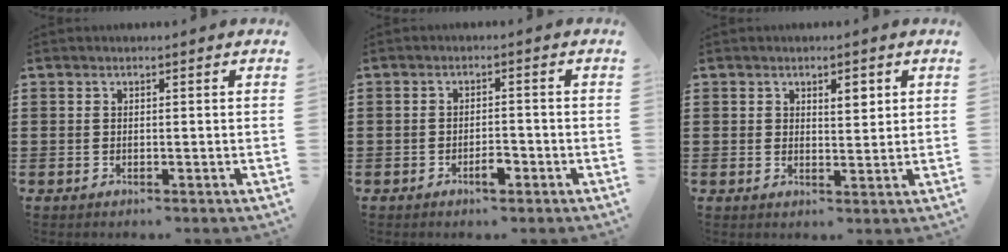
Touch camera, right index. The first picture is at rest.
{"total": 3.0, "force": [-1.6, 1.0, 2.3], "torque": [-0.039, 0.003, -0.029]}
{"total": 2.4, "force": [1.3, 1.2, 1.5], "torque": [-0.025, 0.003, 0.021]}